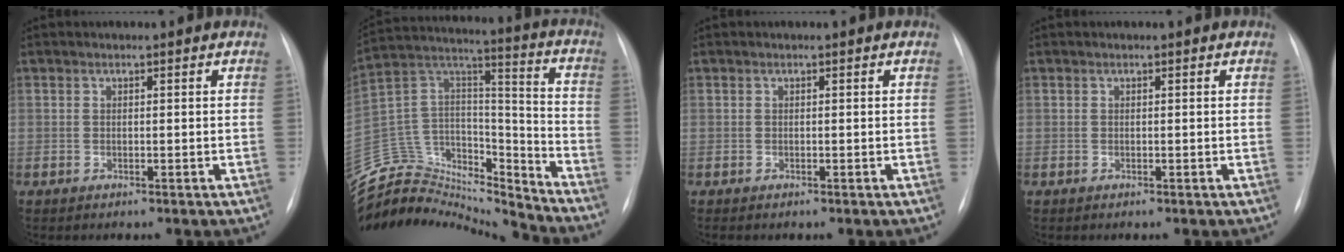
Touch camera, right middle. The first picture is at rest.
{"total": 23.9, "force": [-23.0, 5.3, 3.8], "torque": [-0.100, 0.060, -0.375]}
{"total": 0.0}
{"total": 0.0}